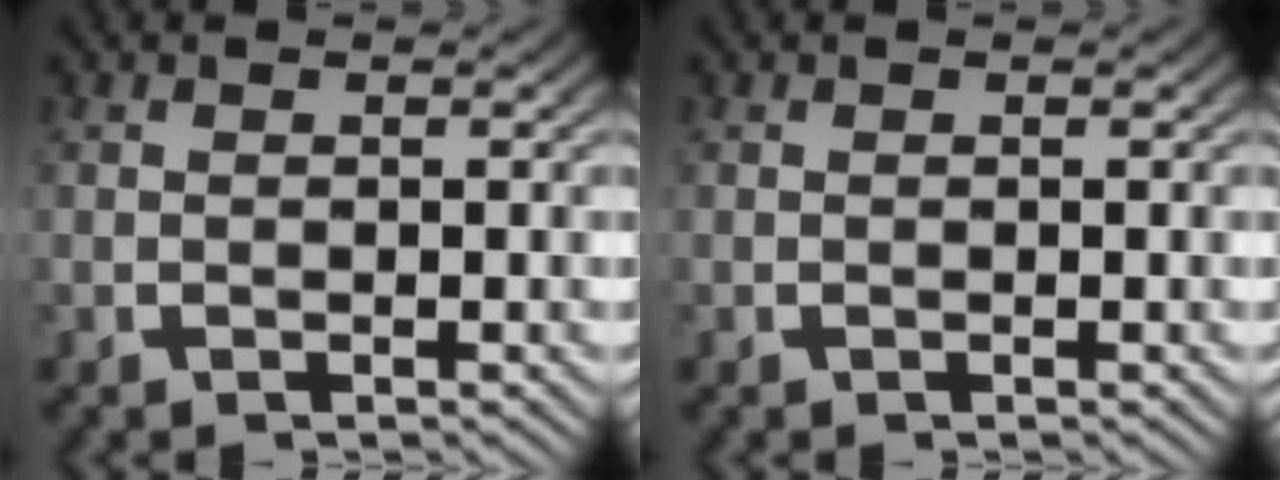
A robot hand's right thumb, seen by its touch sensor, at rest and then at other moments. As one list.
[{"total": 0.0}]